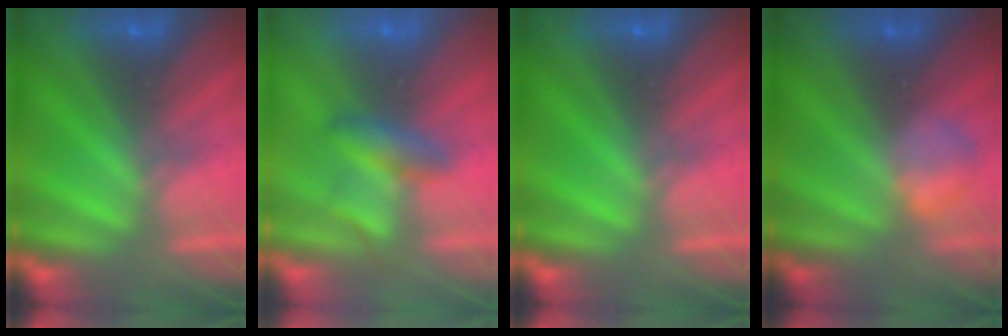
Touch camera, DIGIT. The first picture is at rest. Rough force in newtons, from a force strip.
{"total": 2.2}
{"total": 0.0}
{"total": 2.2}